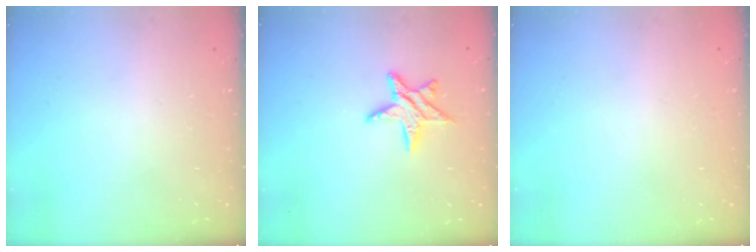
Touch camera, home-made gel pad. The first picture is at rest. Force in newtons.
{"total": 8.9, "press": 8.9, "slide": 0.4}
{"total": 0.0}